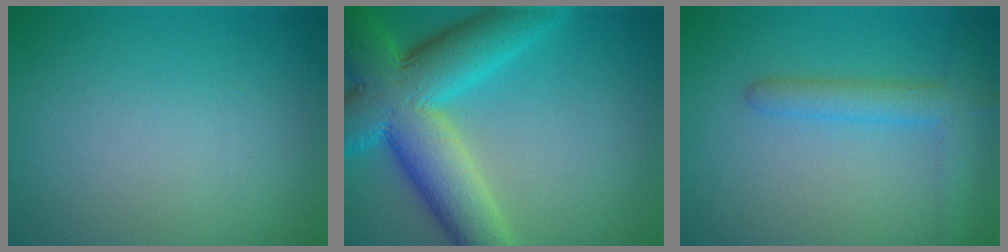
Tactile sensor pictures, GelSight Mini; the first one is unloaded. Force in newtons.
{"total": 11.6, "press": 11.6, "slide": 0.3}
{"total": 3.0, "press": 3.0, "slide": 0.2}